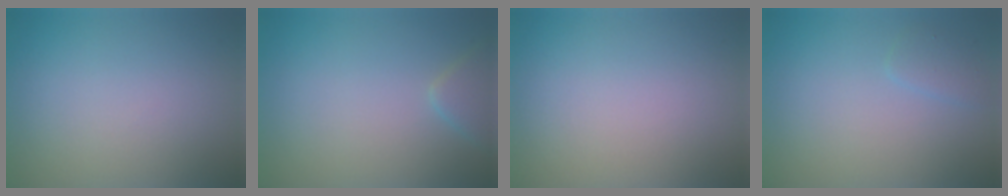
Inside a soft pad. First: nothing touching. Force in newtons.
{"total": 1.8, "press": 1.8, "slide": 0.1}
{"total": 0.0}
{"total": 1.1, "press": 1.1, "slide": 0.1}